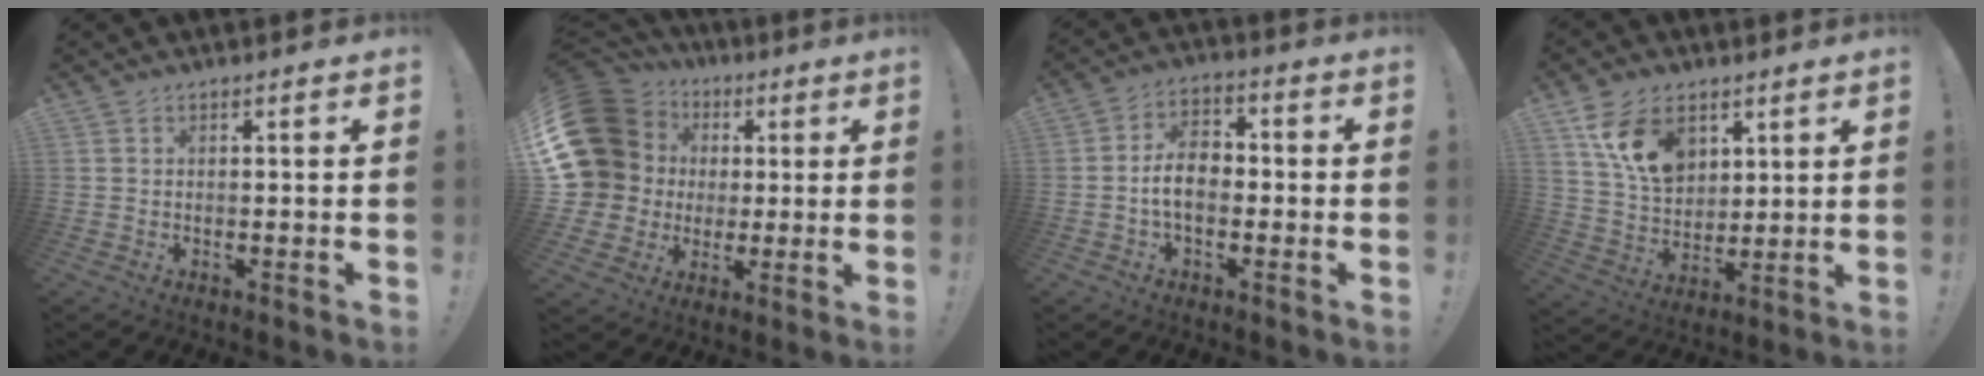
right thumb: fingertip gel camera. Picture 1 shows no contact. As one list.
[{"total": 18.8, "force": [3.9, 15.9, 9.2], "torque": [-0.164, -0.012, 0.103]}, {"total": 8.9, "force": [-1.3, 5.5, 6.9], "torque": [-0.125, 0.009, -0.022]}, {"total": 14.1, "force": [7.0, 9.4, 7.9], "torque": [-0.132, -0.025, 0.134]}]